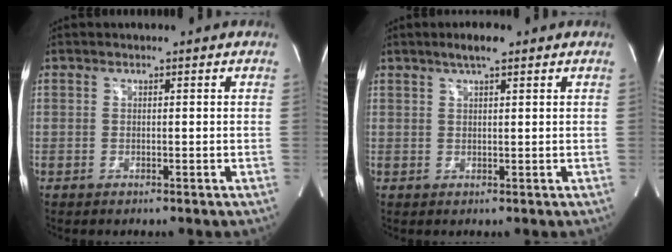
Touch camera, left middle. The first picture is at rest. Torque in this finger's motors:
{"motor_torque": [0.30, -0.14, -0.01, 0.01]}